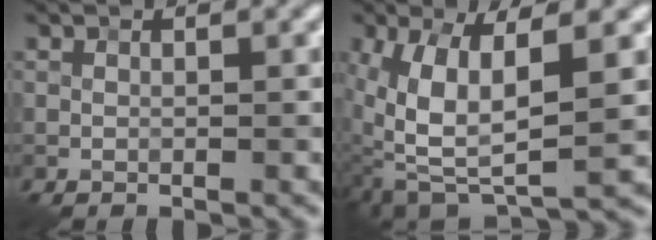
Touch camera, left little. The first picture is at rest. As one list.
[{"total": 10.3, "force": [0.7, 4.8, 9.0], "torque": [-0.190, -0.013, 0.008]}]